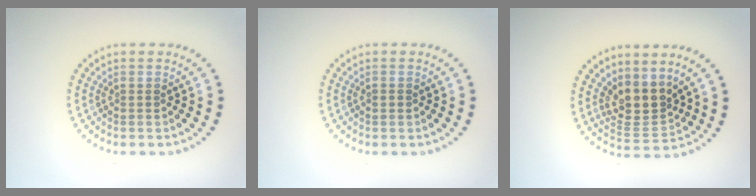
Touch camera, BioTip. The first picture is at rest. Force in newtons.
{"total": 0.8, "press": 0.8, "slide": 0.1}
{"total": 3.5, "press": 2.6, "slide": 2.3}